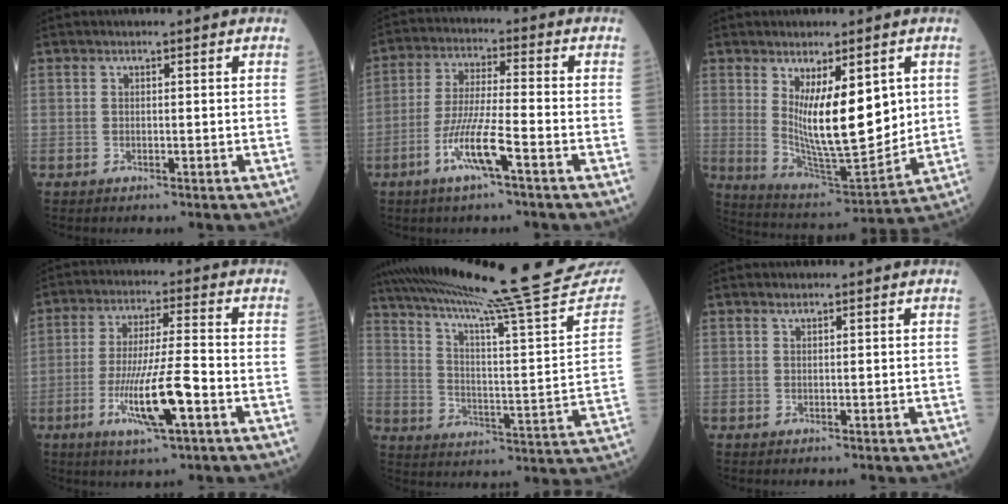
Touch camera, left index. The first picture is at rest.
{"total": 8.2, "force": [-4.1, 0.1, 7.1], "torque": [-0.146, -0.006, -0.080]}
{"total": 12.4, "force": [3.0, 3.4, 11.5], "torque": [-0.199, -0.026, 0.064]}
{"total": 10.6, "force": [-4.1, 0.6, 9.7], "torque": [-0.186, -0.011, -0.072]}
{"total": 30.8, "force": [27.7, -0.3, 13.5], "torque": [-0.225, -0.083, 0.370]}
{"total": 0.5, "force": [0.5, 0.1, 0.2], "torque": [-0.009, 0.003, 0.011]}